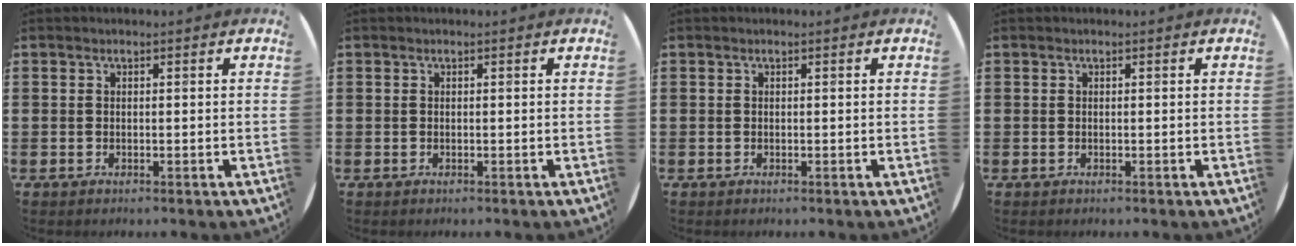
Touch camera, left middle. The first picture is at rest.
{"total": 0.0}
{"total": 0.0}
{"total": 0.0}